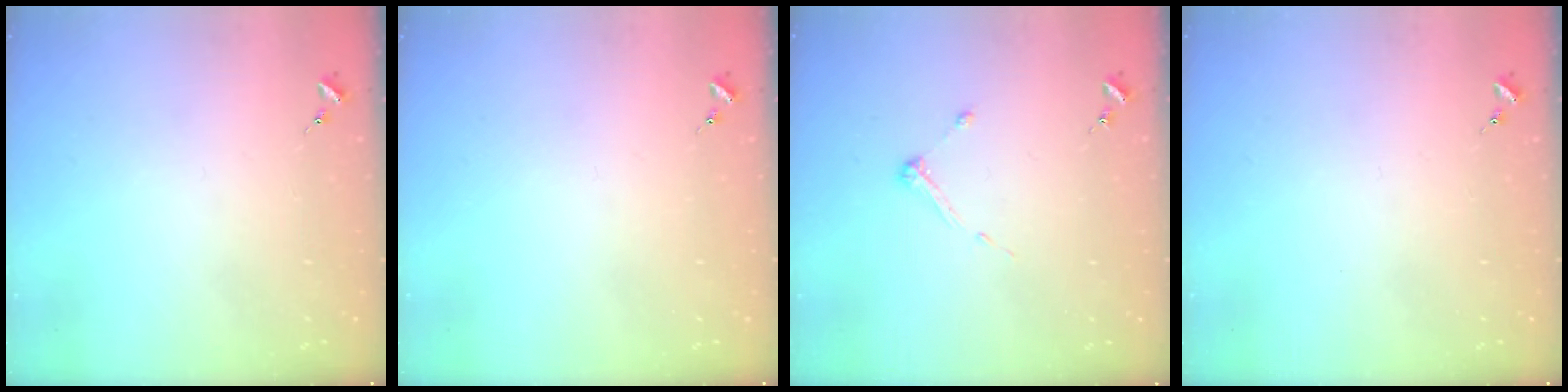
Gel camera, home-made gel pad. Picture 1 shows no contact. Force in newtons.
{"total": 0.0}
{"total": 3.6, "press": 3.6, "slide": 0.4}
{"total": 0.0}